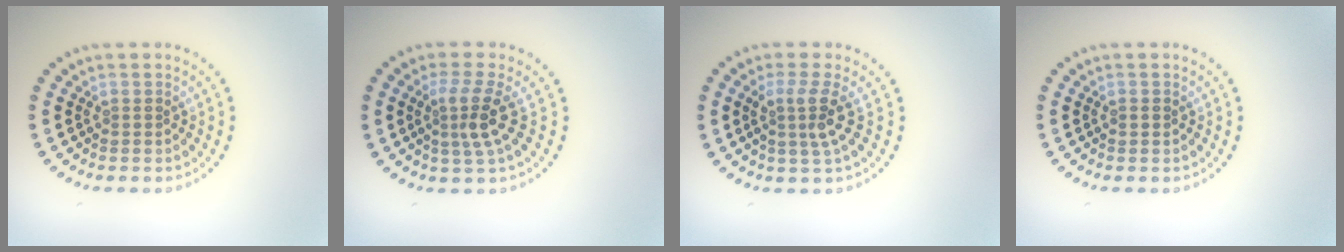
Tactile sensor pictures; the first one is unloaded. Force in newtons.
{"total": 3.0, "press": 2.4, "slide": 1.8}
{"total": 2.7, "press": 2.0, "slide": 1.8}
{"total": 0.8, "press": 0.8, "slide": 0.2}